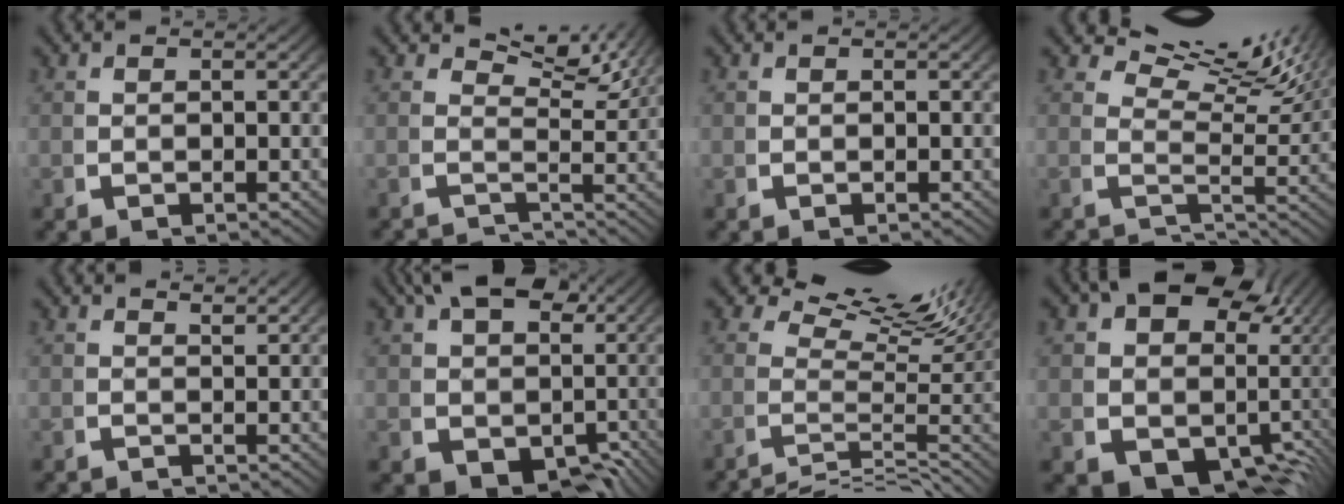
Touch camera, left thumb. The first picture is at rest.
{"total": 3.7, "force": [0.3, 2.1, 3.0], "torque": [-0.017, -0.003, 0.001]}
{"total": 0.0}
{"total": 6.4, "force": [1.5, 3.3, 5.3], "torque": [-0.041, 0.003, 0.025]}
{"total": 0.5, "force": [0.0, 0.3, 0.4], "torque": [0.002, -0.008, 0.002]}
{"total": 11.6, "force": [-0.1, 8.7, 7.6], "torque": [-0.127, -0.056, 0.027]}
{"total": 8.8, "force": [1.9, 4.4, 7.3], "torque": [-0.083, 0.001, 0.021]}
{"total": 20.1, "force": [-1.3, 15.5, 12.7], "torque": [-0.219, -0.058, -0.005]}